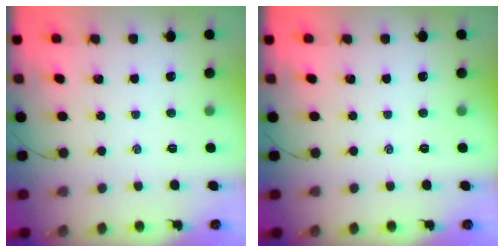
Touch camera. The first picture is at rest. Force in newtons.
{"total": 0.0}